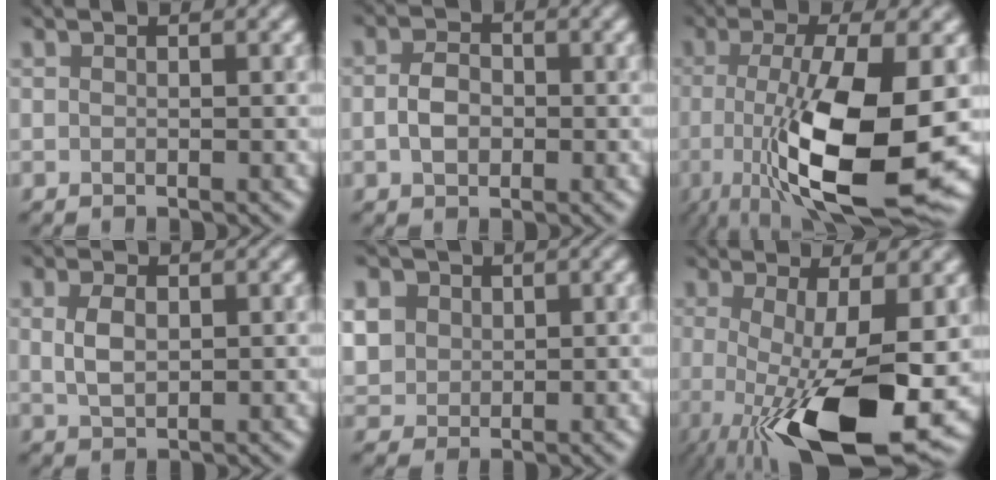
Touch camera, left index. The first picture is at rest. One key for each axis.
{"total": 1.8, "fx": -1.0, "fy": 1.3, "fz": 0.6, "tx": -0.023, "ty": 0.000, "tz": -0.010}
{"total": 12.0, "fx": -3.0, "fy": 3.3, "fz": 11.1, "tx": -0.187, "ty": -0.022, "tz": -0.038}
{"total": 1.2, "fx": -0.1, "fy": 0.9, "fz": 0.8, "tx": -0.029, "ty": 0.001, "tz": 0.013}
{"total": 2.9, "fx": 0.4, "fy": 2.9, "fz": 0.2, "tx": -0.038, "ty": 0.011, "tz": 0.027}
{"total": 12.6, "fx": -3.8, "fy": 3.7, "fz": 11.4, "tx": -0.183, "ty": -0.027, "tz": -0.044}